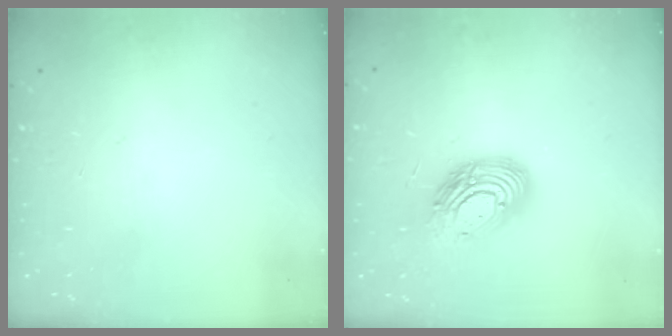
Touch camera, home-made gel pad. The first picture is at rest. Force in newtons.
{"total": 13.9, "press": 13.9, "slide": 0.9}